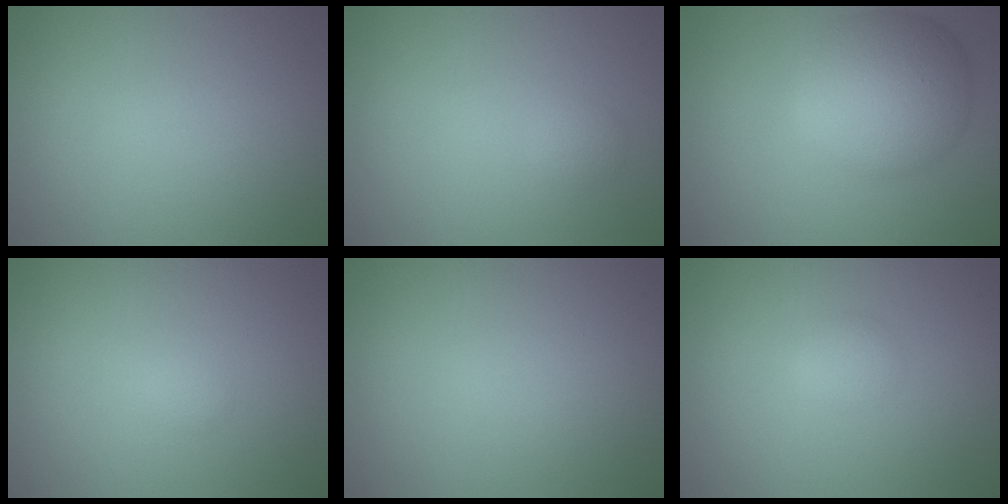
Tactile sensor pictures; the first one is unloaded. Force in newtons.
{"total": 0.9, "press": 0.9, "slide": 0.0}
{"total": 8.4, "press": 8.4, "slide": 0.3}
{"total": 0.6, "press": 0.6, "slide": 0.0}
{"total": 0.0}
{"total": 1.4, "press": 1.4, "slide": 0.0}